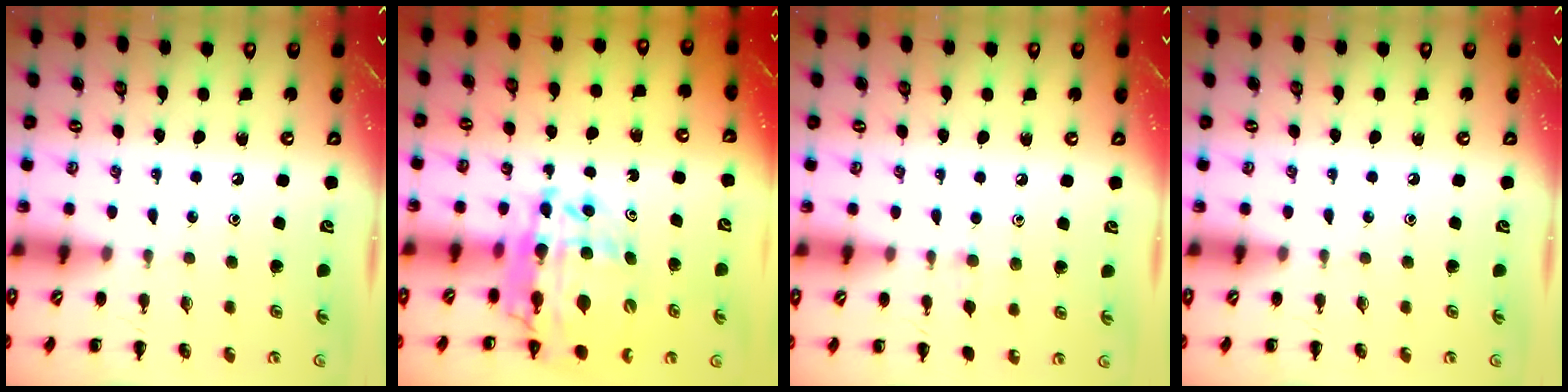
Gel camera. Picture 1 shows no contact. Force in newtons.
{"total": 16.9, "press": 16.3, "slide": 4.5}
{"total": 5.8, "press": 5.3, "slide": 2.2}
{"total": 0.0}